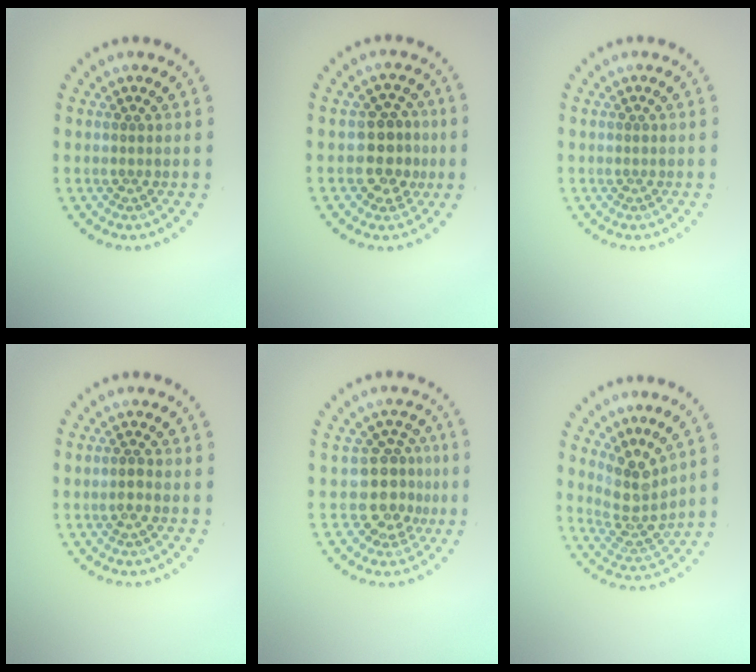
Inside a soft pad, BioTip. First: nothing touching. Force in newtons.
{"total": 3.3, "press": 3.1, "slide": 1.1}
{"total": 0.0}
{"total": 0.6, "press": 0.5, "slide": 0.3}
{"total": 3.3, "press": 2.4, "slide": 2.2}
{"total": 3.7, "press": 2.7, "slide": 2.6}